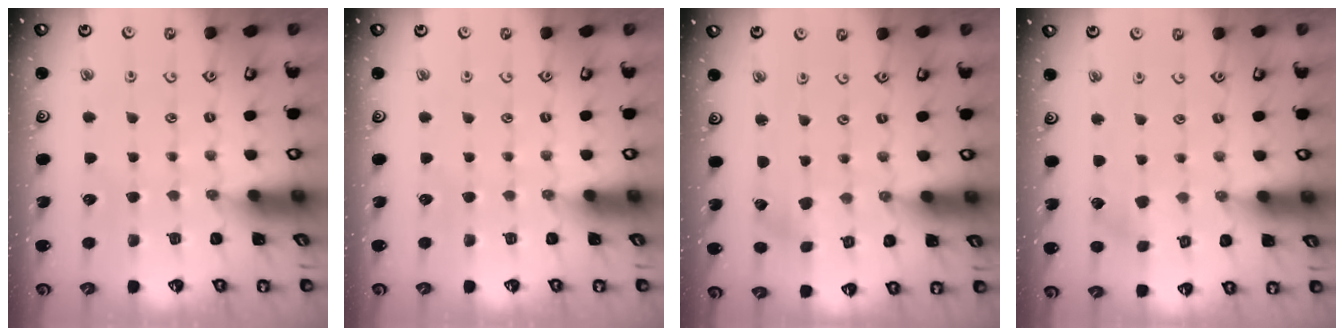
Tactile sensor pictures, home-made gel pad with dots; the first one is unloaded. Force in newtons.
{"total": 0.0}
{"total": 0.6, "press": 0.6, "slide": 0.1}
{"total": 3.0, "press": 2.9, "slide": 0.6}